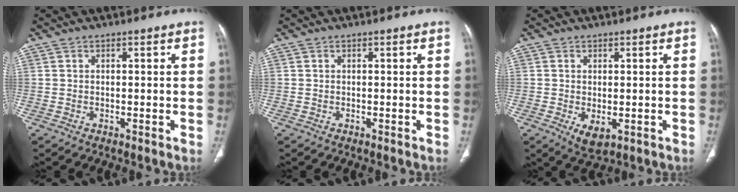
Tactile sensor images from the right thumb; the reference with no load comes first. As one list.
[{"total": 0.0}, {"total": 4.0, "force": [-1.0, 2.1, 3.2], "torque": [-0.052, -0.011, -0.003]}]